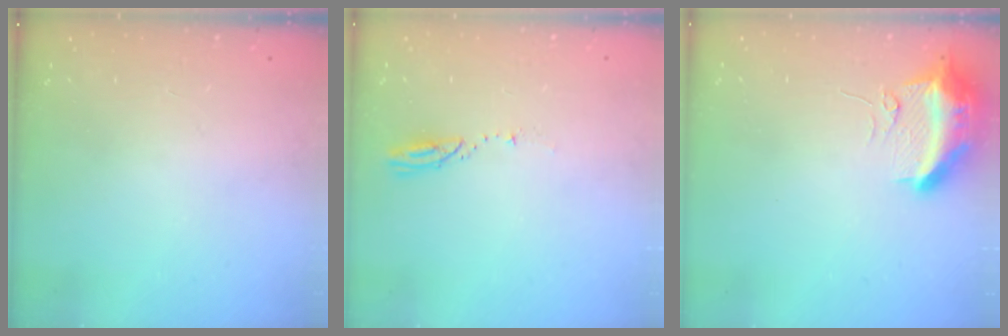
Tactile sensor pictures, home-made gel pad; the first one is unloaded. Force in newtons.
{"total": 3.1, "press": 3.0, "slide": 0.3}
{"total": 12.3, "press": 10.8, "slide": 5.9}